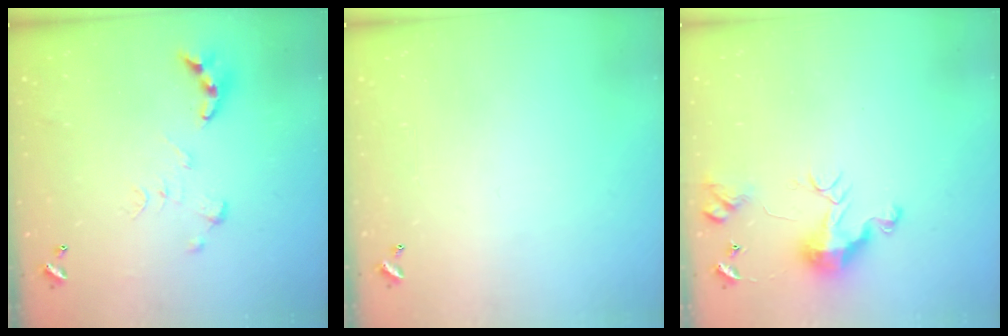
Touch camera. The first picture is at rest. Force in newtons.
{"total": 0.0}
{"total": 10.0, "press": 9.9, "slide": 1.6}